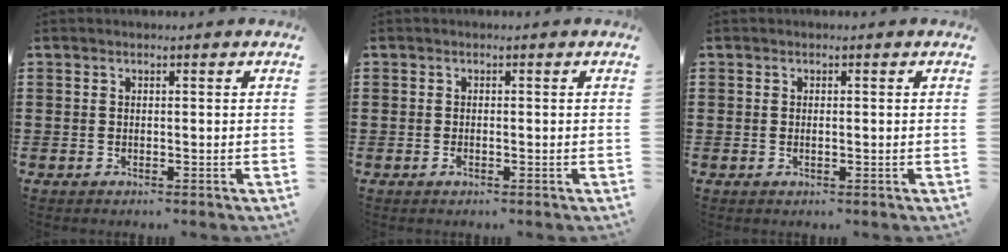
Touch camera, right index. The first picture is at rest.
{"total": 0.6, "force": [-0.2, 0.1, 0.5], "torque": [-0.011, -0.004, -0.003]}
{"total": 0.7, "force": [0.0, 0.2, 0.7], "torque": [-0.015, -0.003, 0.000]}